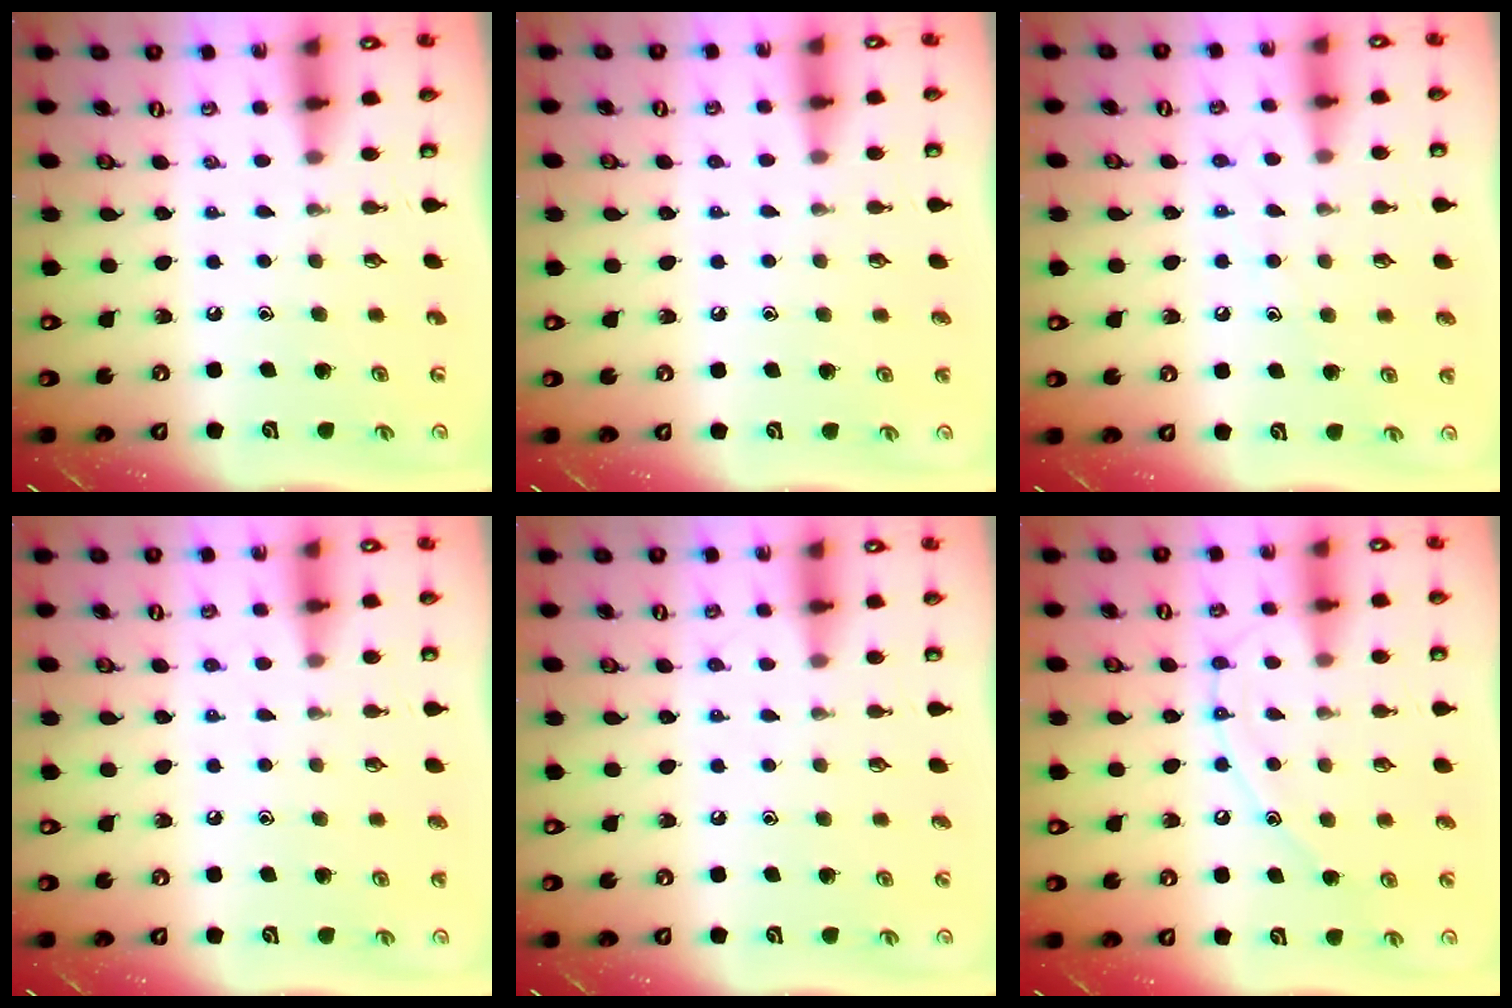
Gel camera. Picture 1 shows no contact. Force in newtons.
{"total": 2.7, "press": 2.6, "slide": 0.7}
{"total": 7.0, "press": 7.0, "slide": 0.6}
{"total": 5.2, "press": 5.2, "slide": 0.6}
{"total": 4.3, "press": 4.2, "slide": 0.6}
{"total": 10.3, "press": 10.3, "slide": 0.8}